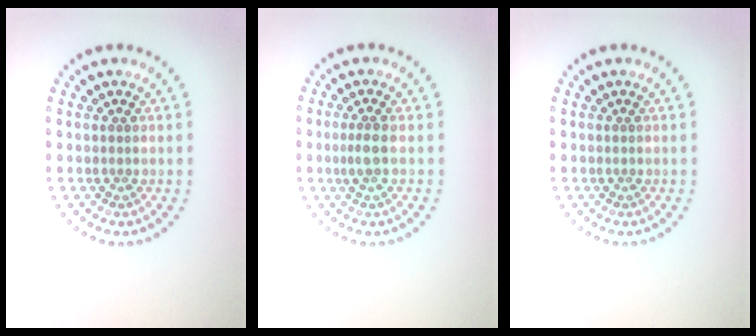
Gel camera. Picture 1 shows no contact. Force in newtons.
{"total": 1.7, "press": 1.5, "slide": 0.9}
{"total": 0.0}